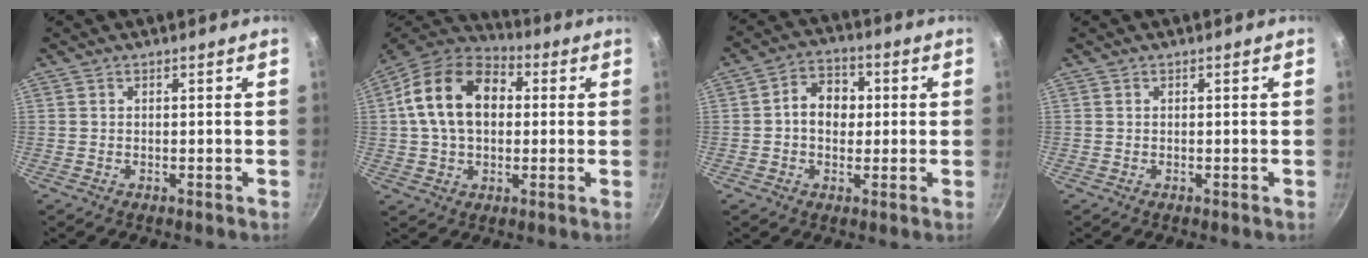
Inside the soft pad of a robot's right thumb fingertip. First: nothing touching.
{"total": 16.8, "force": [2.5, 11.7, 11.8], "torque": [-0.179, 0.025, 0.028]}
{"total": 7.7, "force": [0.3, 6.1, 4.7], "torque": [-0.044, 0.014, -0.006]}
{"total": 0.0}